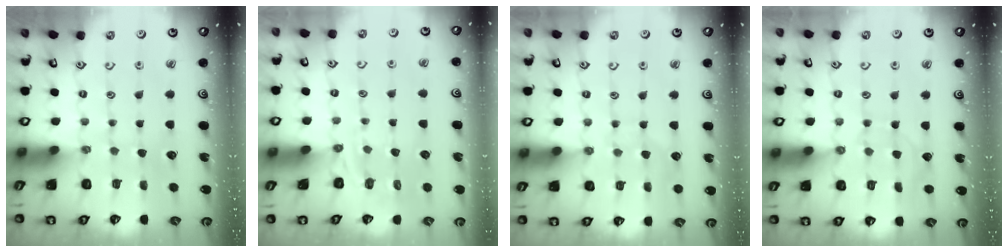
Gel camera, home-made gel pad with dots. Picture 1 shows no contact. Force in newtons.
{"total": 2.3, "press": 1.4, "slide": 1.8}
{"total": 6.2, "press": 6.2, "slide": 0.3}
{"total": 2.9, "press": 2.9, "slide": 0.3}